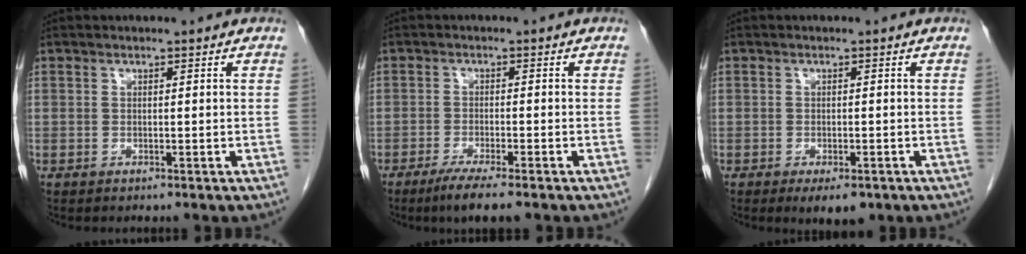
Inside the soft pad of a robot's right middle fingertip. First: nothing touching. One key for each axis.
{"total": 5.3, "fx": -3.8, "fy": 0.2, "fz": 3.7, "tx": -0.063, "ty": -0.013, "tz": -0.062}
{"total": 4.1, "fx": -2.5, "fy": 1.8, "fz": 2.7, "tx": -0.033, "ty": -0.003, "tz": -0.030}